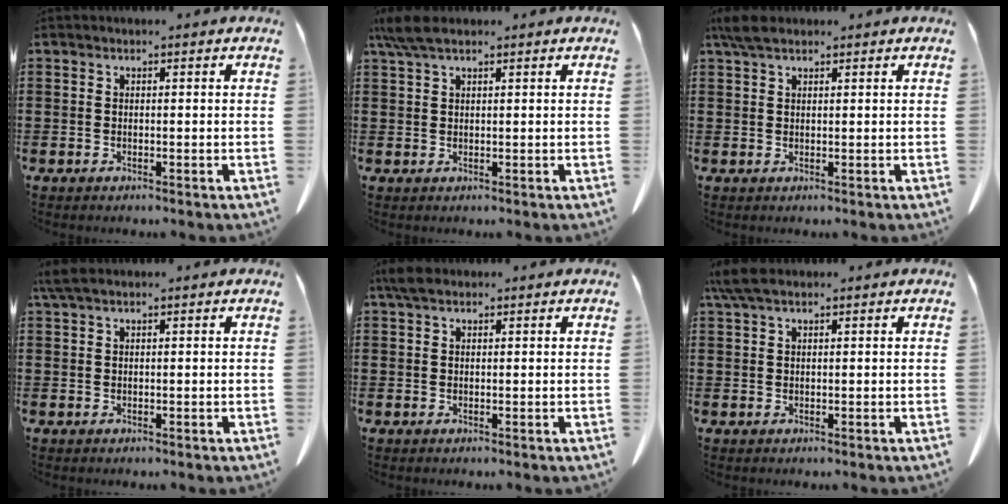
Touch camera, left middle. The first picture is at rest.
{"total": 3.9, "force": [2.5, 1.0, 2.8], "torque": [-0.069, 0.001, 0.045]}
{"total": 3.0, "force": [2.1, 0.9, 1.9], "torque": [-0.044, 0.004, 0.040]}
{"total": 1.8, "force": [1.1, 0.3, 1.4], "torque": [-0.031, 0.000, 0.022]}
{"total": 2.4, "force": [1.6, 1.0, 1.5], "torque": [-0.036, 0.005, 0.030]}
{"total": 3.5, "force": [2.2, 0.9, 2.5], "torque": [-0.055, 0.004, 0.041]}